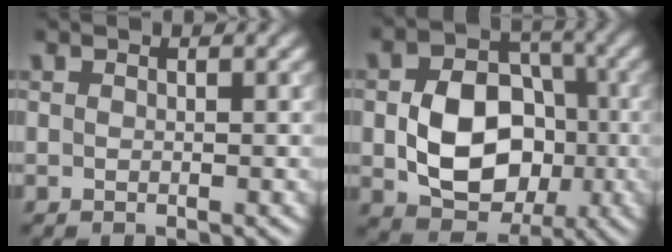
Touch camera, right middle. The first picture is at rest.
{"total": 8.7, "force": [-1.3, 6.4, 5.7], "torque": [-0.092, 0.000, -0.022]}